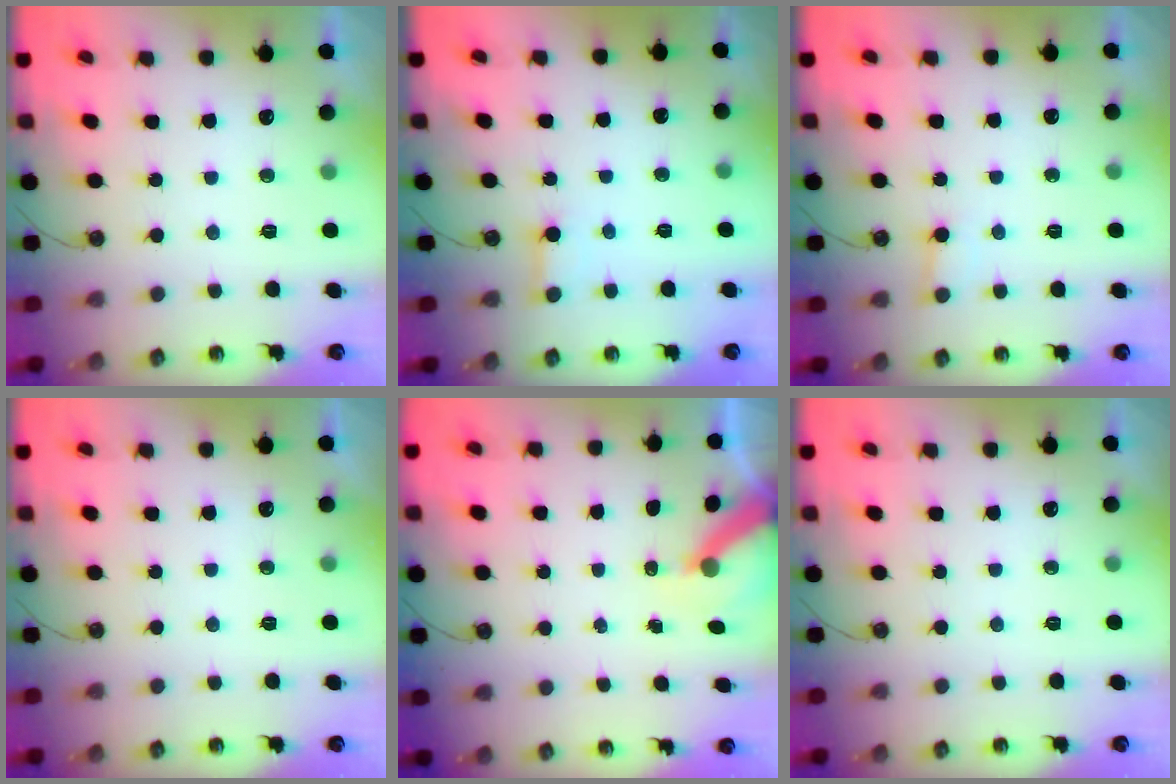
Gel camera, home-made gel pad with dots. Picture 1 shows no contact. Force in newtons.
{"total": 2.6, "press": 2.6, "slide": 0.1}
{"total": 4.5, "press": 4.4, "slide": 0.5}
{"total": 0.0}
{"total": 6.4, "press": 6.4, "slide": 0.6}
{"total": 0.0}